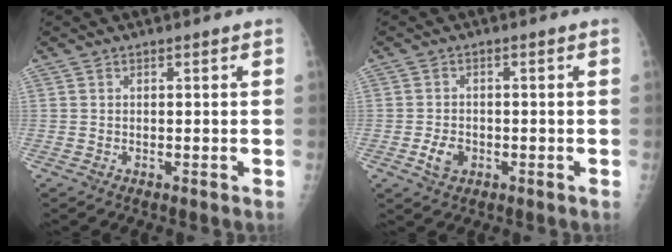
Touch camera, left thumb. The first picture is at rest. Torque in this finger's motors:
{"motor_torque": [-0.56, 0.57, 0.16, -0.02, 0.03]}